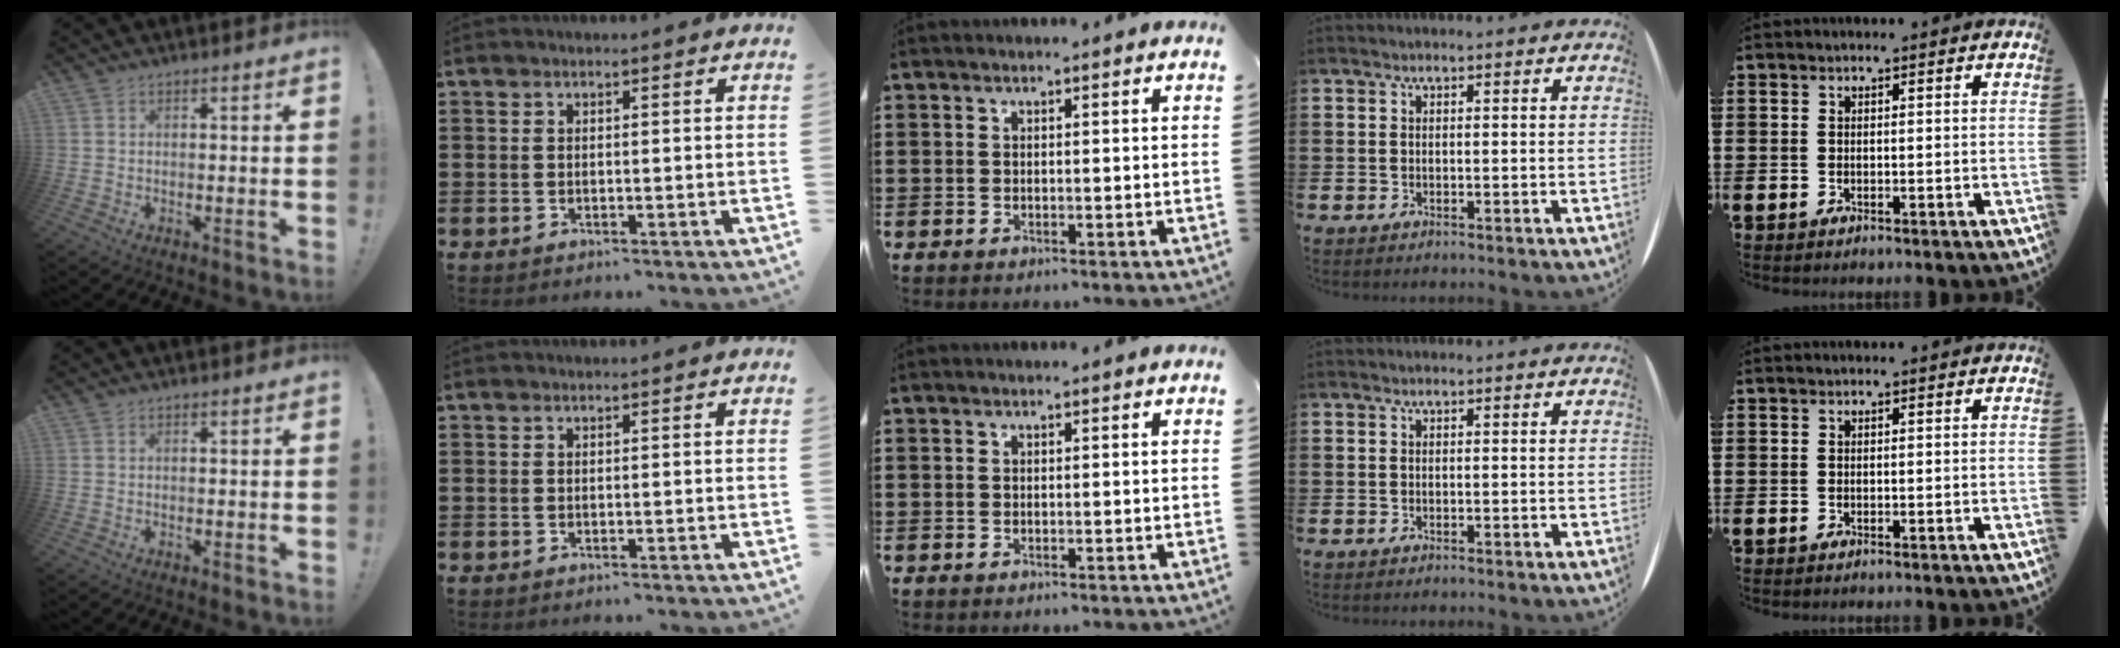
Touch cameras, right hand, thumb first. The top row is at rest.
{}